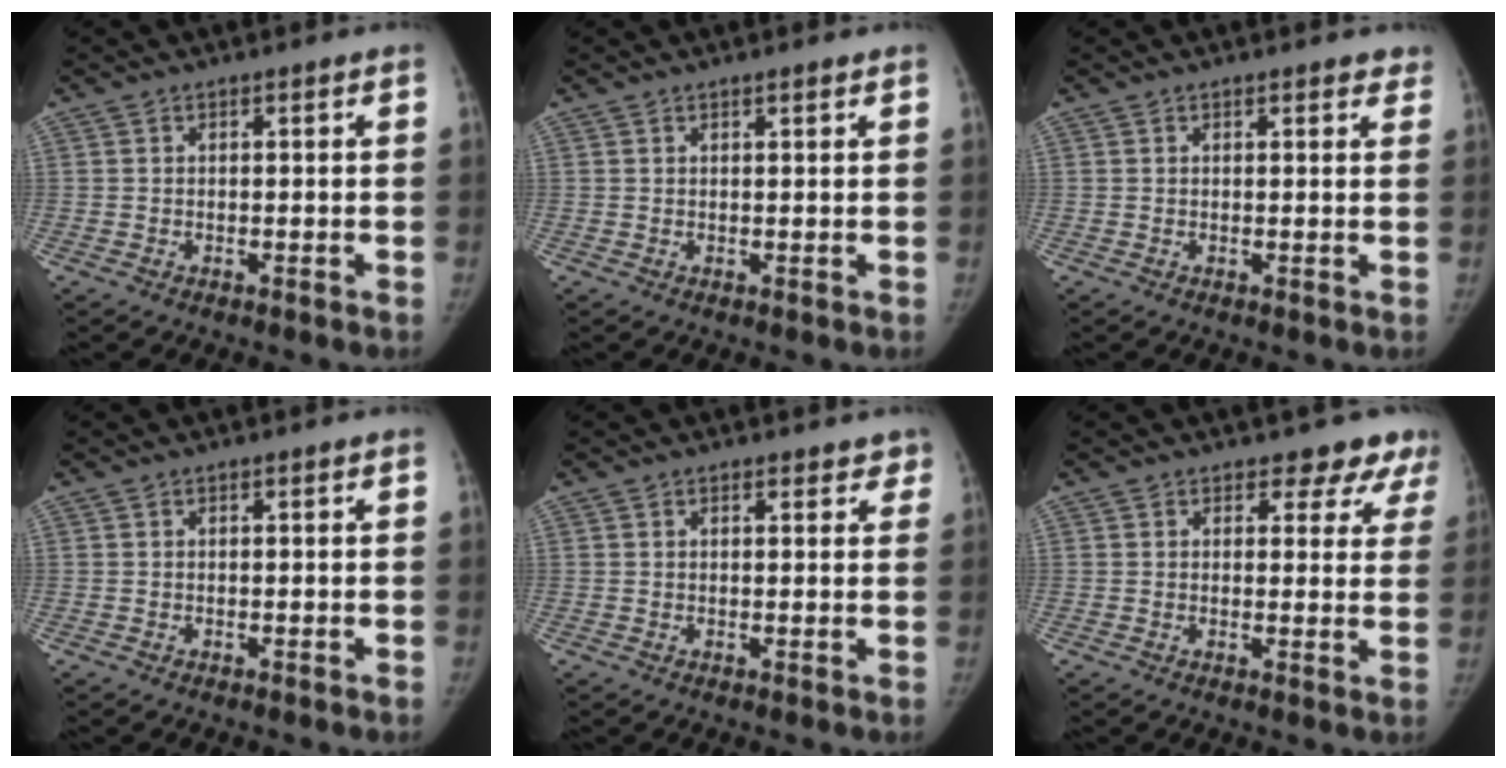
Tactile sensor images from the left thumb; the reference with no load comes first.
{"total": 0.8, "force": [0.6, 0.2, 0.5], "torque": [-0.007, -0.003, 0.010]}
{"total": 2.0, "force": [1.6, 1.0, 0.7], "torque": [0.014, -0.003, 0.008]}
{"total": 0.0}
{"total": 2.9, "force": [2.1, 1.4, 1.3], "torque": [0.014, -0.004, 0.020]}
{"total": 6.4, "force": [5.3, 3.5, 1.0], "torque": [0.034, -0.024, 0.039]}